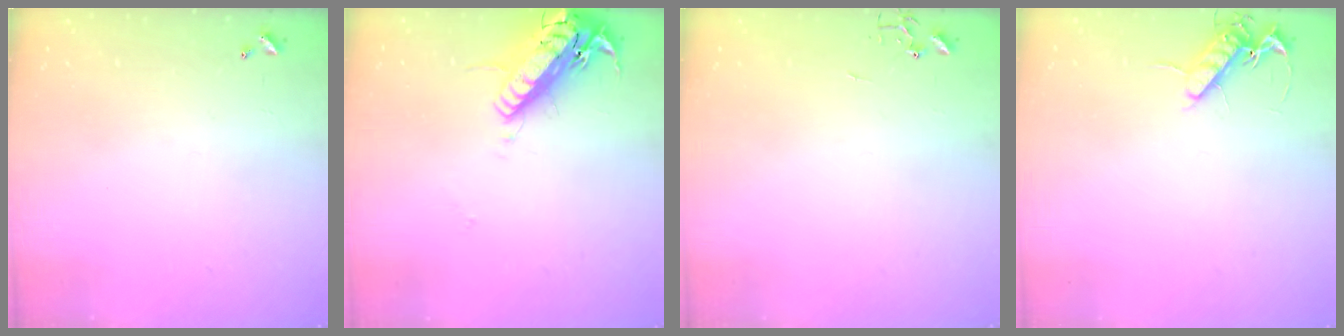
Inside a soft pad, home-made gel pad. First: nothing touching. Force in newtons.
{"total": 17.6, "press": 17.3, "slide": 3.4}
{"total": 0.0}
{"total": 9.3, "press": 9.2, "slide": 1.3}